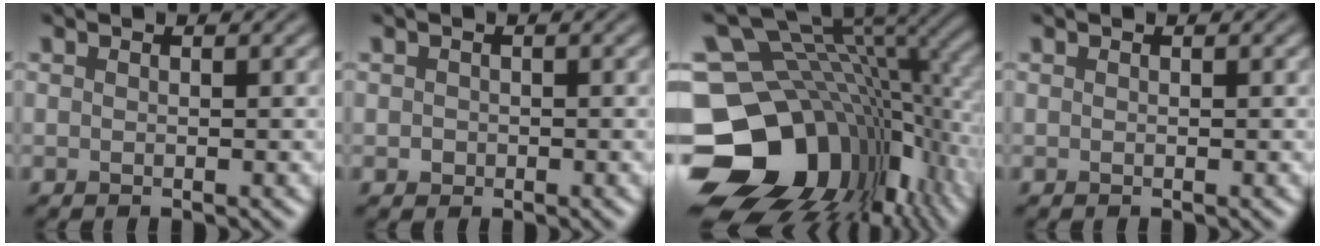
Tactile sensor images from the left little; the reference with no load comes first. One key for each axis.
{"total": 0.8, "fx": -0.1, "fy": 0.7, "fz": 0.2, "tx": 0.000, "ty": -0.004, "tz": -0.004}
{"total": 18.4, "fx": -4.5, "fy": 13.2, "fz": 12.0, "tx": -0.236, "ty": -0.025, "tz": -0.057}
{"total": 0.0}